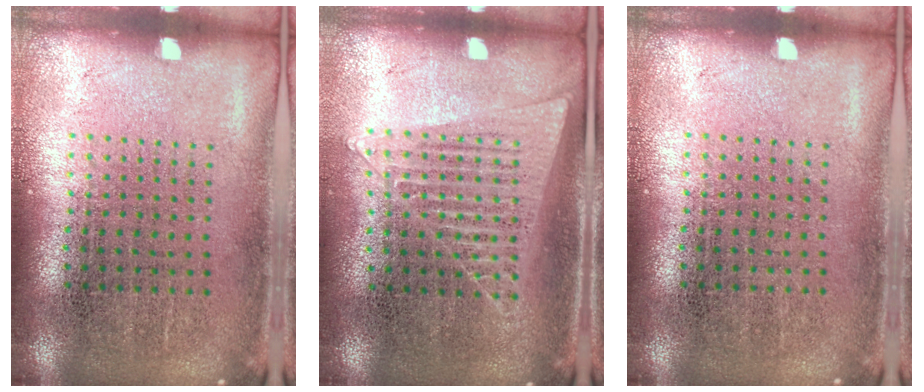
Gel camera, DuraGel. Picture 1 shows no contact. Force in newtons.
{"total": 1.3, "press": 1.2, "slide": 0.5}
{"total": 0.0}